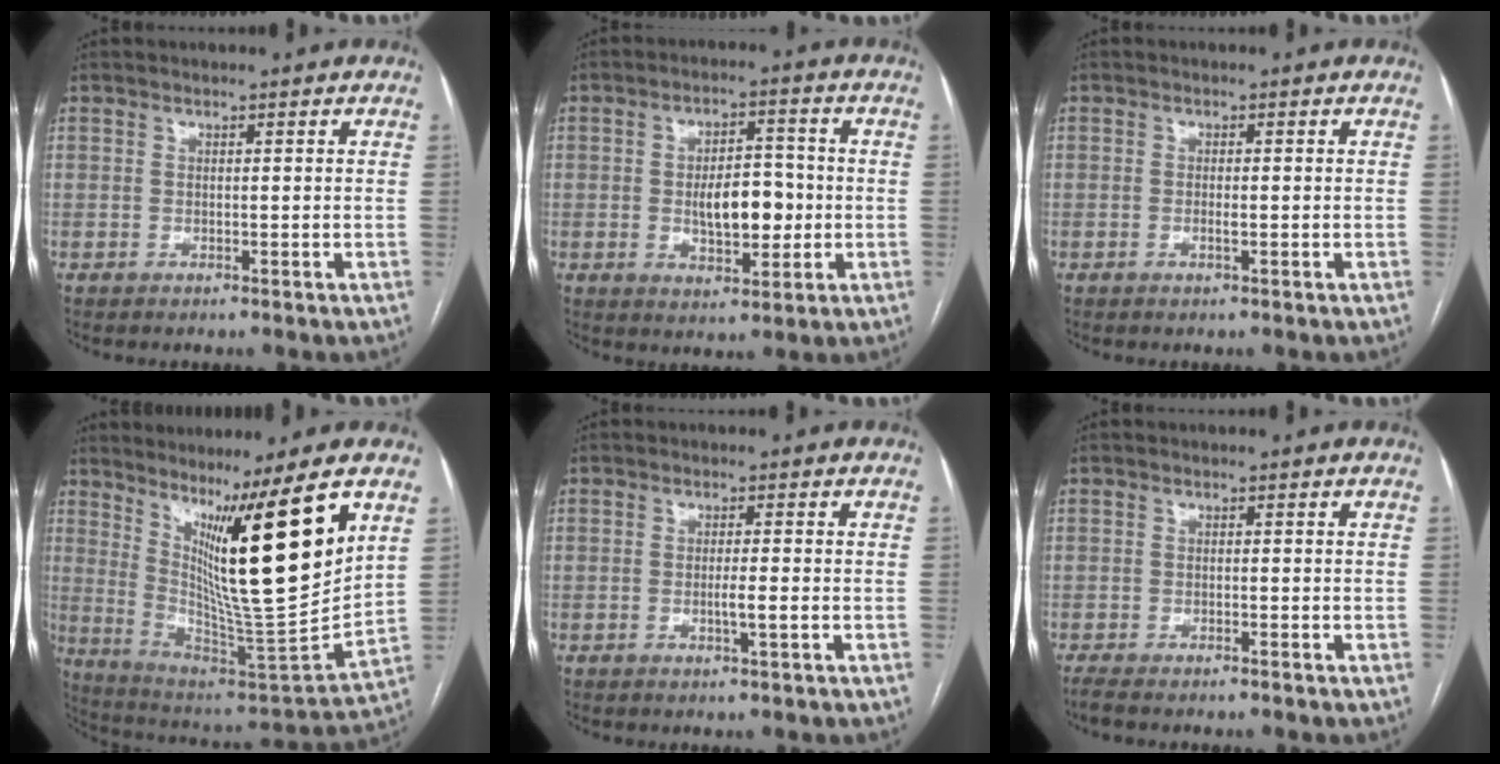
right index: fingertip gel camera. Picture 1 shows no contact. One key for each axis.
{"total": 8.1, "fx": -0.8, "fy": 3.6, "fz": 7.2, "tx": -0.120, "ty": 0.009, "tz": -0.008}
{"total": 1.2, "fx": -0.4, "fy": 0.1, "fz": 1.1, "tx": -0.024, "ty": -0.001, "tz": -0.008}
{"total": 20.6, "fx": 9.1, "fy": -0.2, "fz": 18.5, "tx": -0.289, "ty": -0.039, "tz": 0.153}
{"total": 2.3, "fx": -0.6, "fy": -0.2, "fz": 2.2, "tx": -0.040, "ty": -0.003, "tz": -0.012}
{"total": 2.2, "fx": -1.9, "fy": -0.2, "fz": 1.1, "tx": -0.022, "ty": -0.004, "tz": -0.033}